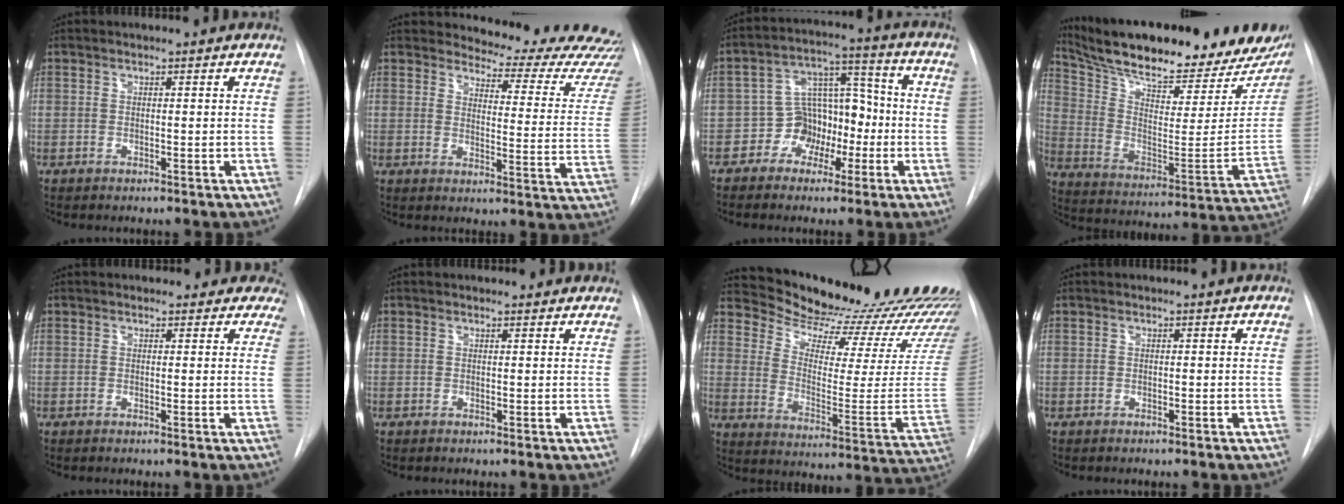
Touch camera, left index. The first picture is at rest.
{"total": 18.3, "force": [17.8, 3.1, 3.3], "torque": [-0.016, -0.113, 0.180]}
{"total": 8.6, "force": [-3.2, 6.8, 4.1], "torque": [-0.067, 0.044, -0.052]}
{"total": 28.0, "force": [23.6, 5.9, 13.8], "torque": [-0.225, -0.044, 0.333]}
{"total": 6.3, "force": [5.5, 3.0, 0.5], "torque": [0.034, -0.005, 0.035]}
{"total": 2.9, "force": [2.7, 0.9, 0.5], "torque": [-0.007, 0.011, 0.023]}
{"total": 25.4, "force": [24.5, 2.8, 5.8], "torque": [-0.090, -0.134, 0.308]}
{"total": 0.0}